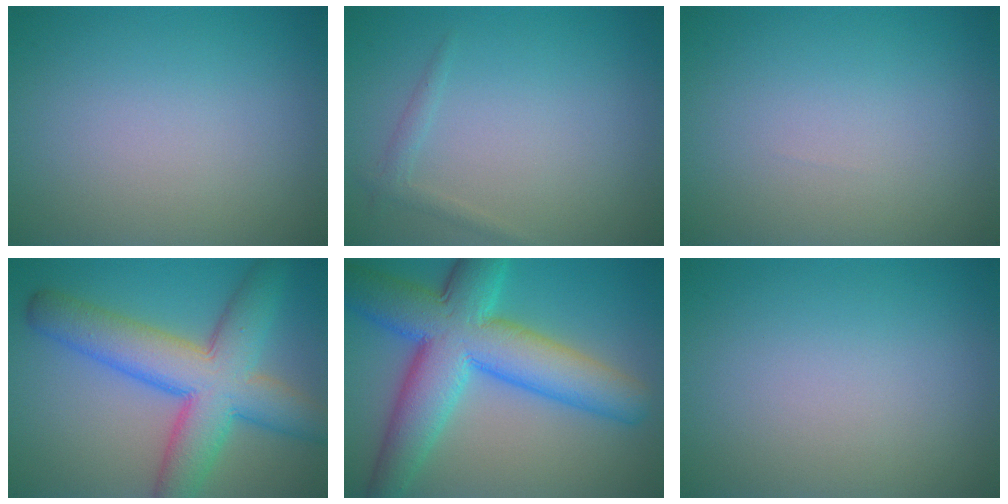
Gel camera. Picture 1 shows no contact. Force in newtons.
{"total": 1.0, "press": 1.0, "slide": 0.1}
{"total": 0.0}
{"total": 9.6, "press": 9.5, "slide": 0.3}
{"total": 11.3, "press": 11.3, "slide": 0.1}
{"total": 0.0}